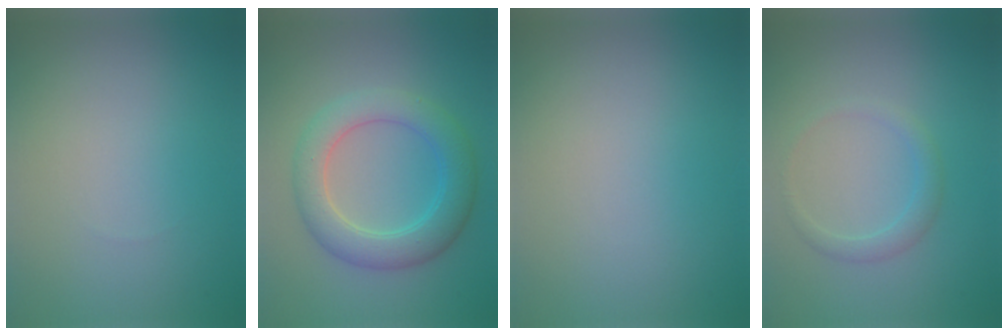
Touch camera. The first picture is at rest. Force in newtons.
{"total": 5.1, "press": 5.1, "slide": 0.1}
{"total": 0.0}
{"total": 1.5, "press": 1.5, "slide": 0.1}